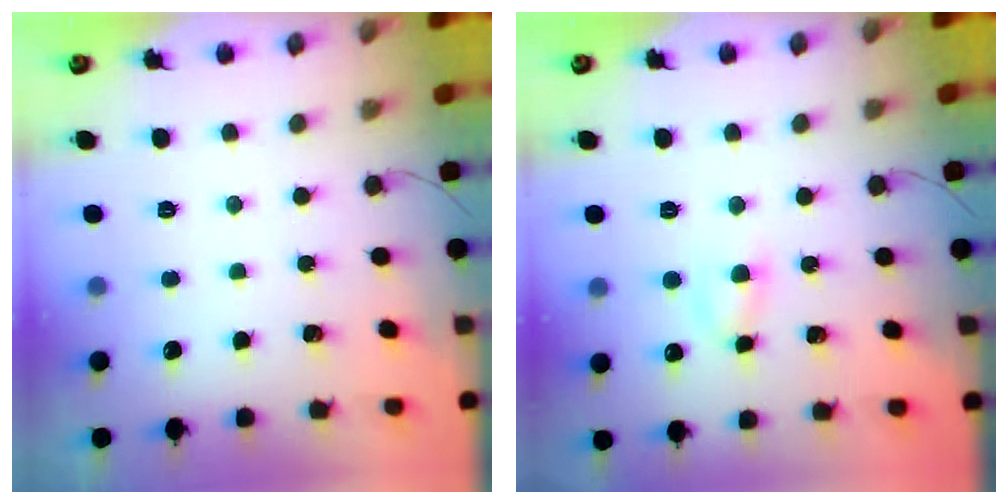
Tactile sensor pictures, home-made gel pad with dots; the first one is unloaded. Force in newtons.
{"total": 4.2, "press": 3.9, "slide": 1.3}